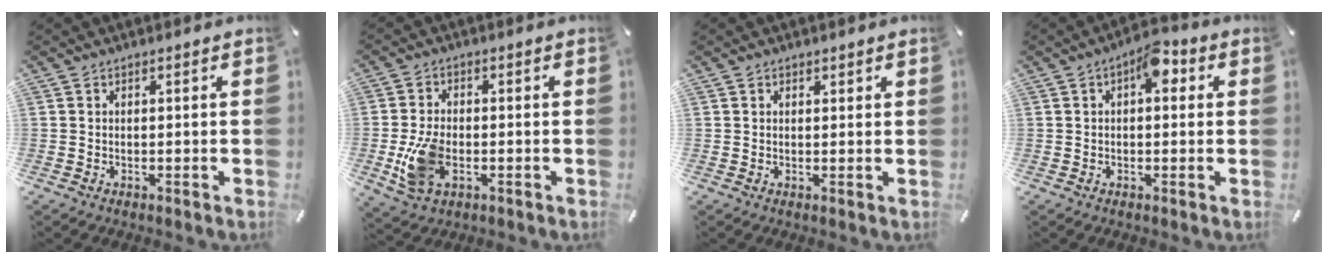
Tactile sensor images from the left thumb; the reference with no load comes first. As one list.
[{"total": 9.4, "force": [-2.1, 6.0, 7.0], "torque": [-0.156, 0.001, -0.036]}, {"total": 1.0, "force": [0.7, 0.8, 0.1], "torque": [0.006, -0.002, 0.011]}, {"total": 6.6, "force": [2.1, 3.5, 5.2], "torque": [-0.065, -0.003, 0.029]}]